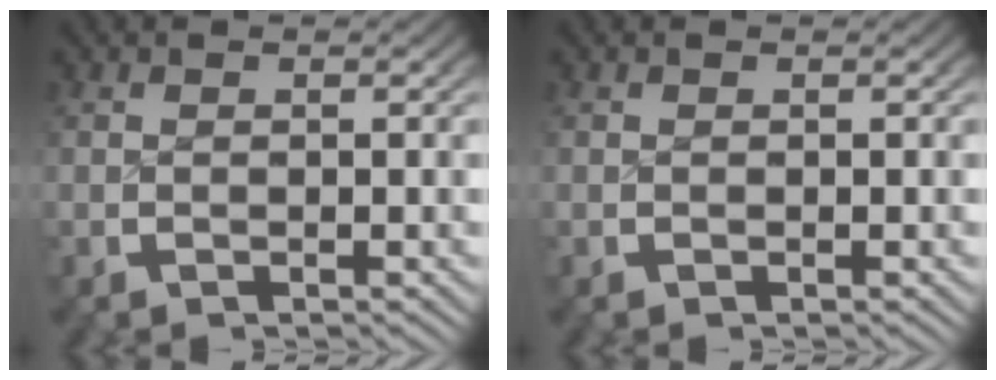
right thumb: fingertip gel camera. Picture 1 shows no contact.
{"total": 0.0}